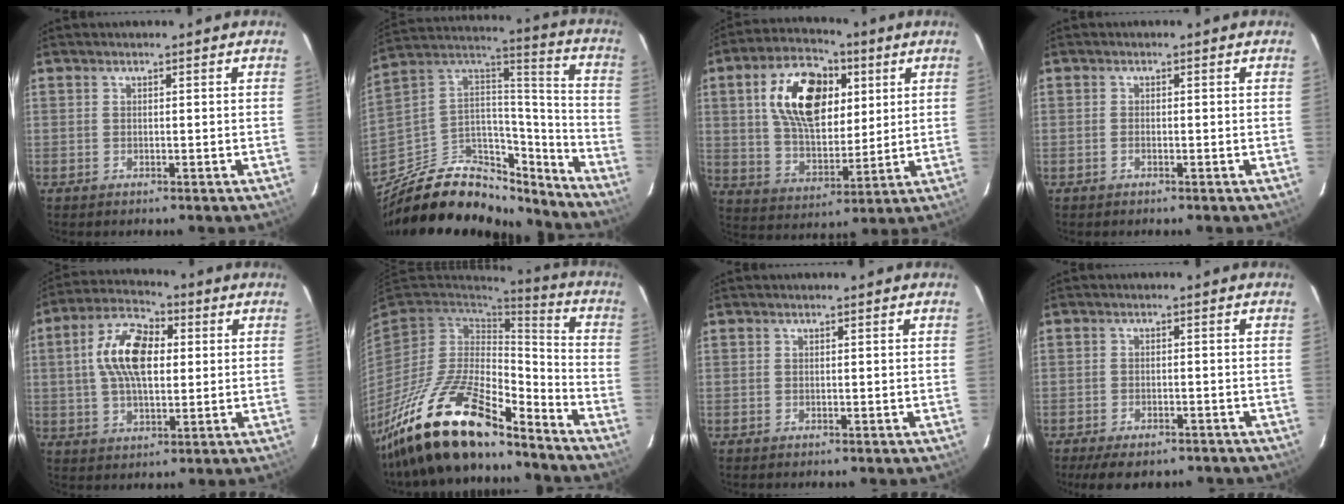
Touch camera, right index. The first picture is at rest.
{"total": 27.6, "force": [-21.7, 12.3, 11.7], "torque": [-0.230, 0.055, -0.331]}
{"total": 17.6, "force": [5.4, 10.4, 13.2], "torque": [-0.240, 0.023, 0.099]}
{"total": 0.8, "force": [-0.4, 0.4, 0.5], "torque": [-0.012, 0.001, -0.008]}
{"total": 13.0, "force": [2.0, 6.7, 10.9], "torque": [-0.206, 0.023, 0.031]}
{"total": 23.0, "force": [-17.4, 6.9, 13.3], "torque": [-0.269, -0.027, -0.310]}
{"total": 0.0}
{"total": 9.0, "force": [-7.2, 3.1, 4.4], "torque": [-0.098, -0.018, -0.102]}